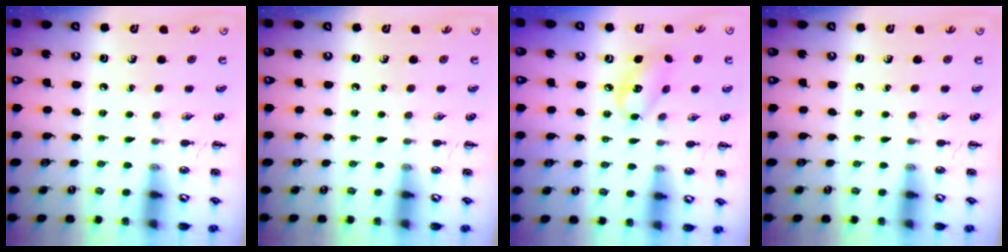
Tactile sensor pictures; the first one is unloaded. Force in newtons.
{"total": 0.0}
{"total": 8.8, "press": 8.6, "slide": 1.4}
{"total": 0.0}